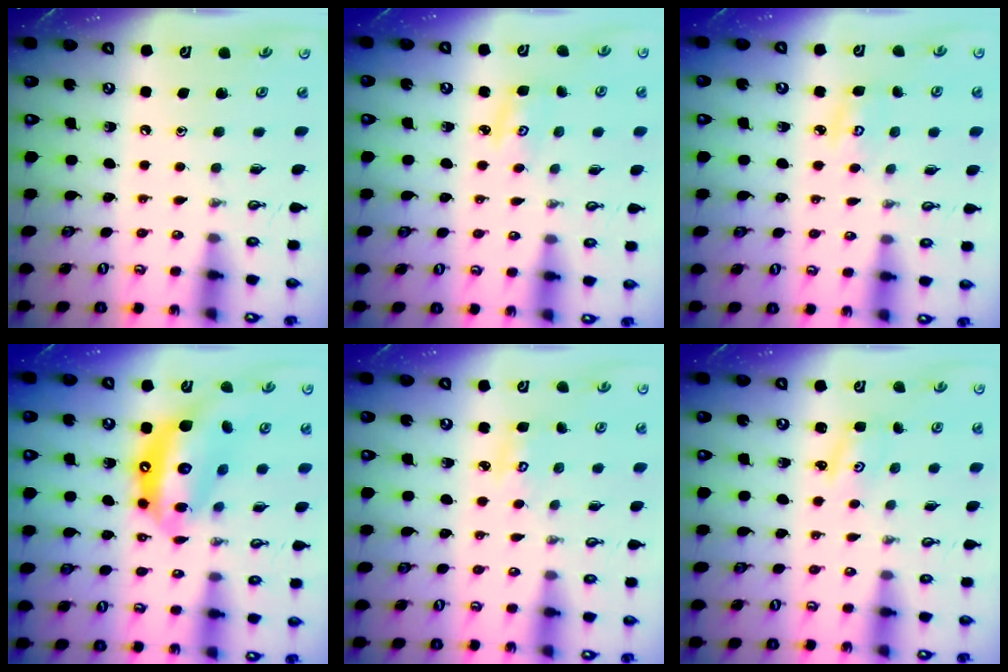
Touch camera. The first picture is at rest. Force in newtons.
{"total": 2.9, "press": 2.9, "slide": 0.3}
{"total": 4.8, "press": 4.8, "slide": 0.4}
{"total": 16.6, "press": 16.6, "slide": 1.7}
{"total": 2.9, "press": 2.9, "slide": 0.1}
{"total": 1.6, "press": 1.6, "slide": 0.3}